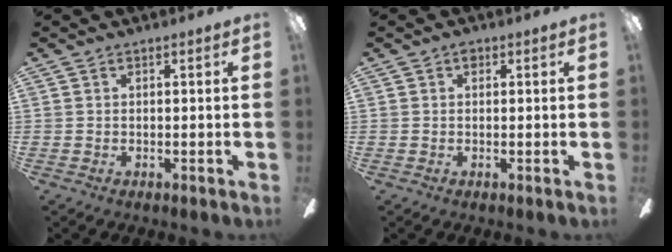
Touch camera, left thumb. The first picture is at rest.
{"total": 1.1, "force": [0.5, 0.7, 0.7], "torque": [-0.007, 0.001, 0.006]}